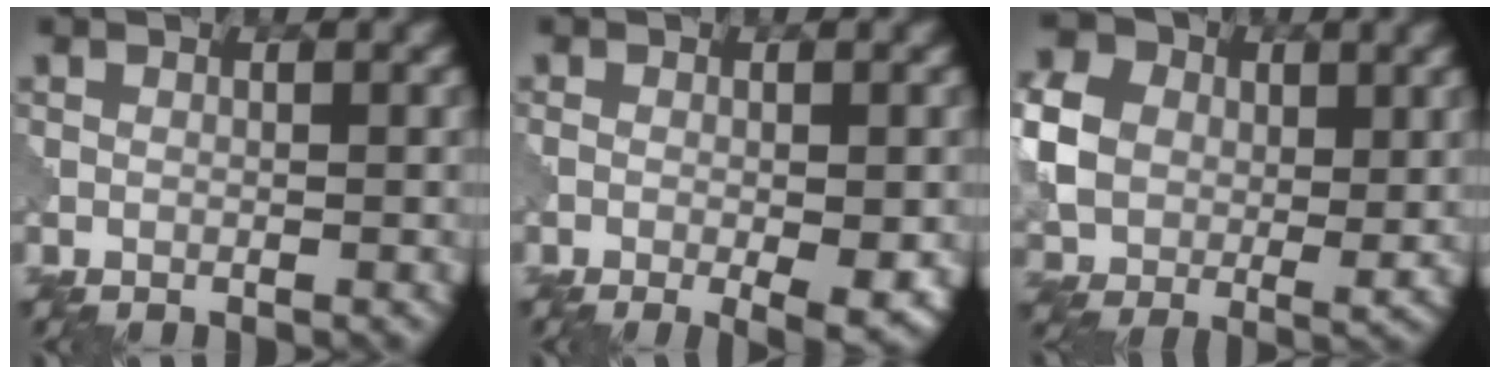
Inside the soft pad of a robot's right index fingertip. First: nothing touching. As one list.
[{"total": 4.2, "force": [-1.6, 1.0, 3.8], "torque": [-0.062, -0.015, -0.015]}, {"total": 7.0, "force": [1.4, 5.8, 3.5], "torque": [-0.109, -0.003, 0.032]}]